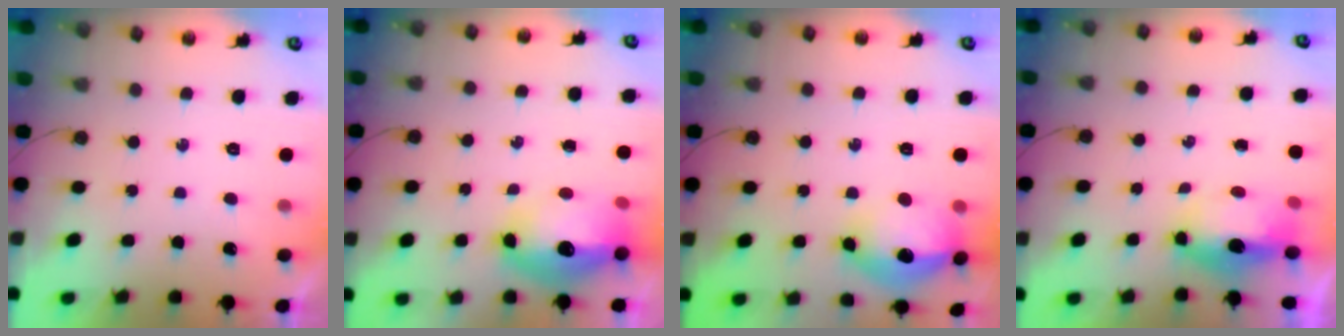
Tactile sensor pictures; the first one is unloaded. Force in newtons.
{"total": 14.8, "press": 14.7, "slide": 1.6}
{"total": 16.7, "press": 16.7, "slide": 1.5}
{"total": 6.7, "press": 6.7, "slide": 0.8}